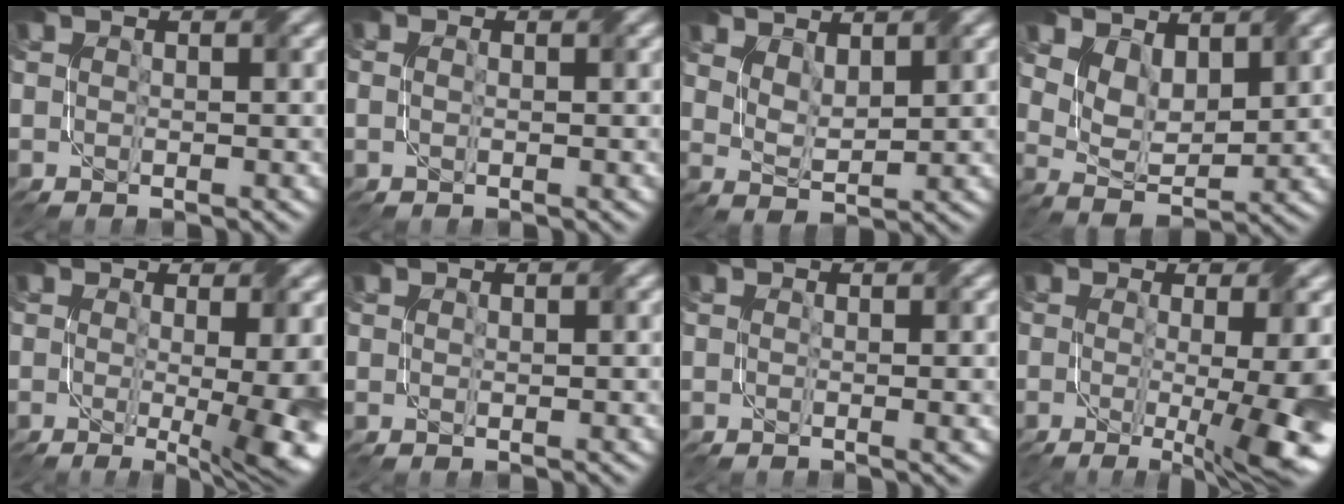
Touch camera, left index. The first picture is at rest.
{"total": 0.7, "force": [0.1, 0.6, 0.4], "torque": [-0.009, 0.003, -0.001]}
{"total": 3.3, "force": [2.7, 1.2, 1.6], "torque": [-0.042, 0.000, 0.054]}
{"total": 4.6, "force": [3.0, 2.6, 2.3], "torque": [-0.055, -0.002, 0.049]}
{"total": 9.0, "force": [-0.6, 3.0, 8.4], "torque": [-0.081, -0.006, -0.010]}
{"total": 0.0}
{"total": 1.4, "force": [0.1, 0.5, 1.3], "torque": [-0.011, -0.002, 0.000]}
{"total": 9.5, "force": [-1.2, 2.7, 9.0], "torque": [-0.101, -0.007, -0.016]}